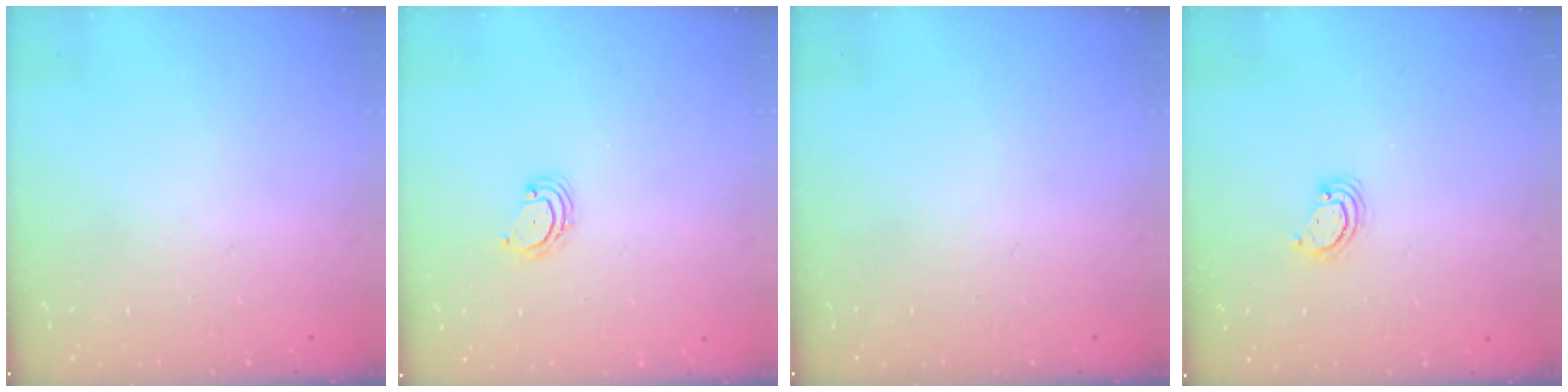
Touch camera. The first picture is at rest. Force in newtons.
{"total": 3.1, "press": 3.1, "slide": 0.5}
{"total": 0.0}
{"total": 2.6, "press": 2.6, "slide": 0.3}